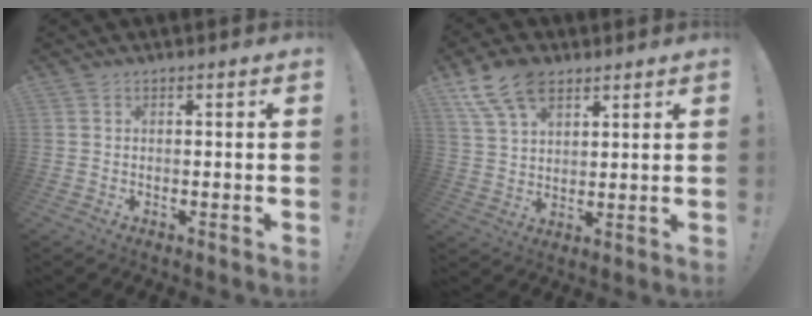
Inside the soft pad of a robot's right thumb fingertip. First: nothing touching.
{"total": 12.9, "force": [7.7, 7.7, 6.8], "torque": [-0.119, -0.029, 0.149]}